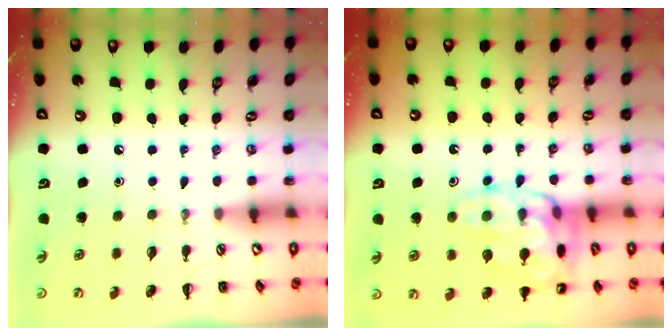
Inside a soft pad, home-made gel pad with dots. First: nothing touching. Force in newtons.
{"total": 16.9, "press": 16.9, "slide": 0.4}